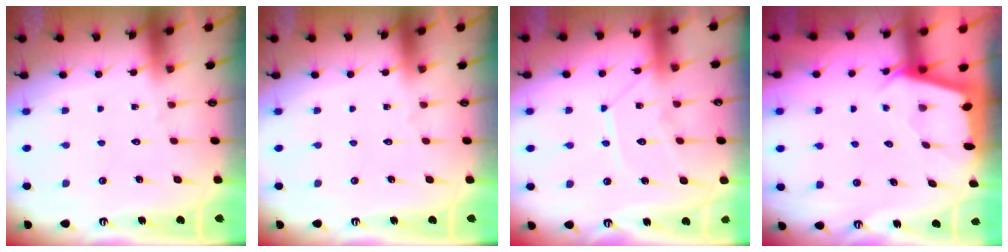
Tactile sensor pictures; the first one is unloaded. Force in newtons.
{"total": 0.0}
{"total": 10.3, "press": 10.3, "slide": 0.6}
{"total": 2.0, "press": 2.0, "slide": 0.3}